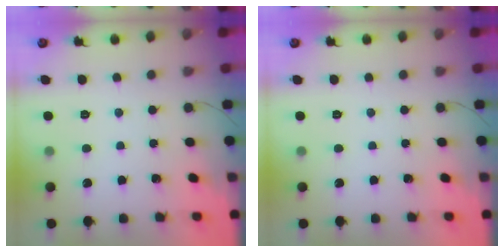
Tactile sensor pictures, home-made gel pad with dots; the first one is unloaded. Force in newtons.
{"total": 0.0}